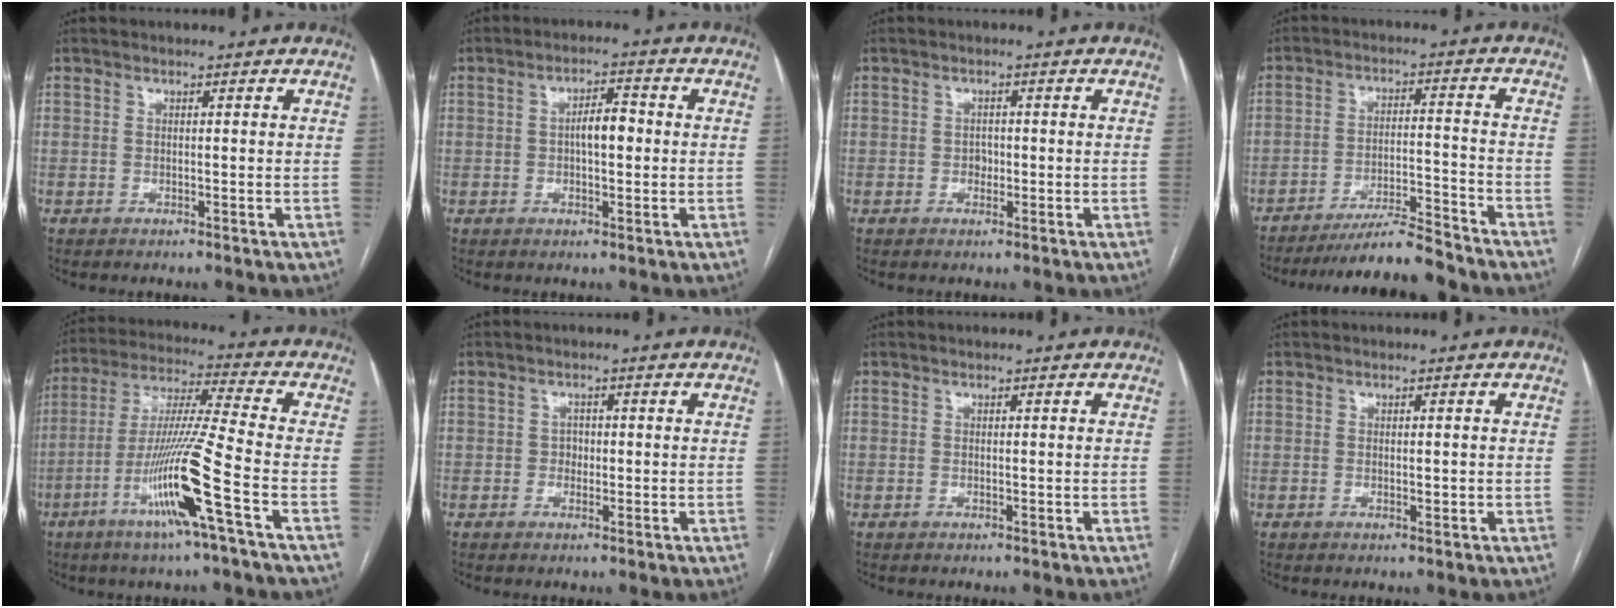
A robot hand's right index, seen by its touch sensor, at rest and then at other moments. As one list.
[{"total": 4.3, "force": [-0.1, 1.6, 4.0], "torque": [-0.068, 0.012, -0.001]}, {"total": 1.3, "force": [-0.3, 1.0, 0.7], "torque": [-0.009, 0.004, -0.004]}, {"total": 10.0, "force": [-9.3, -0.3, 3.6], "torque": [-0.051, -0.003, -0.159]}, {"total": 14.7, "force": [-6.0, -1.6, 13.4], "torque": [-0.264, -0.015, -0.117]}, {"total": 1.3, "force": [-0.2, 1.2, 0.6], "torque": [-0.004, 0.005, -0.004]}, {"total": 0.0}, {"total": 0.9, "force": [-0.1, 0.3, 0.8], "torque": [-0.012, -0.002, 0.000]}]